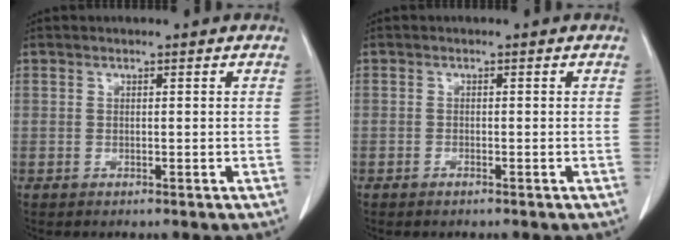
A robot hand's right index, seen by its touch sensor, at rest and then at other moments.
{"total": 0.5, "force": [-0.4, 0.2, 0.2], "torque": [-0.004, 0.000, -0.007]}